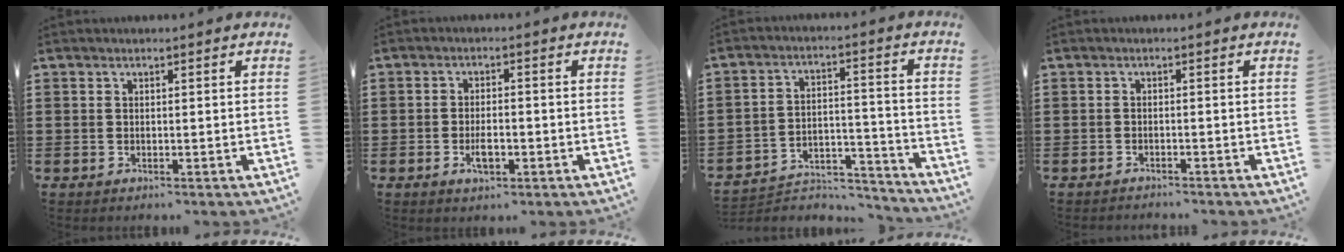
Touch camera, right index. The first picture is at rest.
{"total": 3.2, "force": [-1.0, 1.3, 2.7], "torque": [-0.045, 0.005, -0.017]}
{"total": 4.9, "force": [-4.6, 1.1, 1.0], "torque": [-0.020, 0.007, -0.094]}
{"total": 1.3, "force": [-1.3, 0.0, -0.2], "torque": [0.000, 0.002, -0.028]}